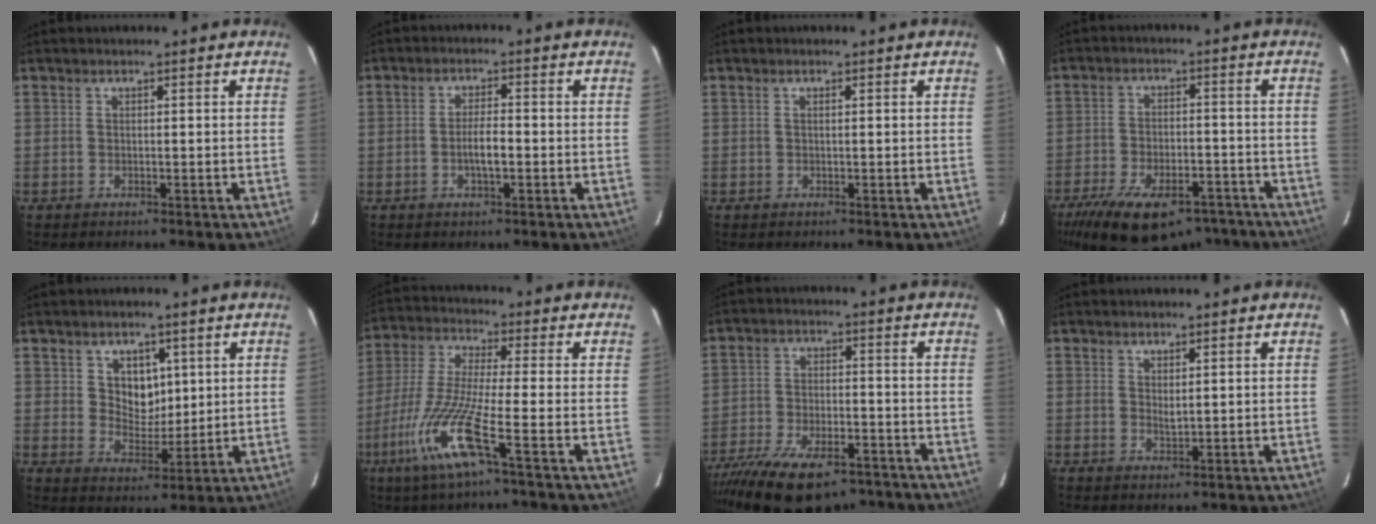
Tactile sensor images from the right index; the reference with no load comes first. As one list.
[{"total": 3.8, "force": [-1.2, 0.9, 3.5], "torque": [-0.067, 0.002, -0.021]}, {"total": 0.0}, {"total": 21.7, "force": [-15.6, 9.6, 11.5], "torque": [-0.229, -0.018, -0.223]}, {"total": 6.2, "force": [2.4, 5.0, 2.8], "torque": [-0.043, 0.002, 0.049]}, {"total": 12.2, "force": [-5.6, -0.1, 10.8], "torque": [-0.243, -0.009, -0.115]}, {"total": 19.1, "force": [-13.8, 8.0, 10.4], "torque": [-0.211, -0.029, -0.214]}, {"total": 1.3, "force": [0.6, 0.6, 1.0], "torque": [-0.018, -0.001, 0.012]}]